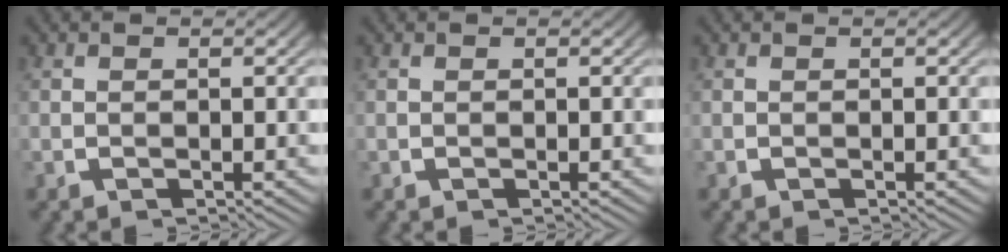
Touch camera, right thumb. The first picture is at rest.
{"total": 0.0}
{"total": 0.0}